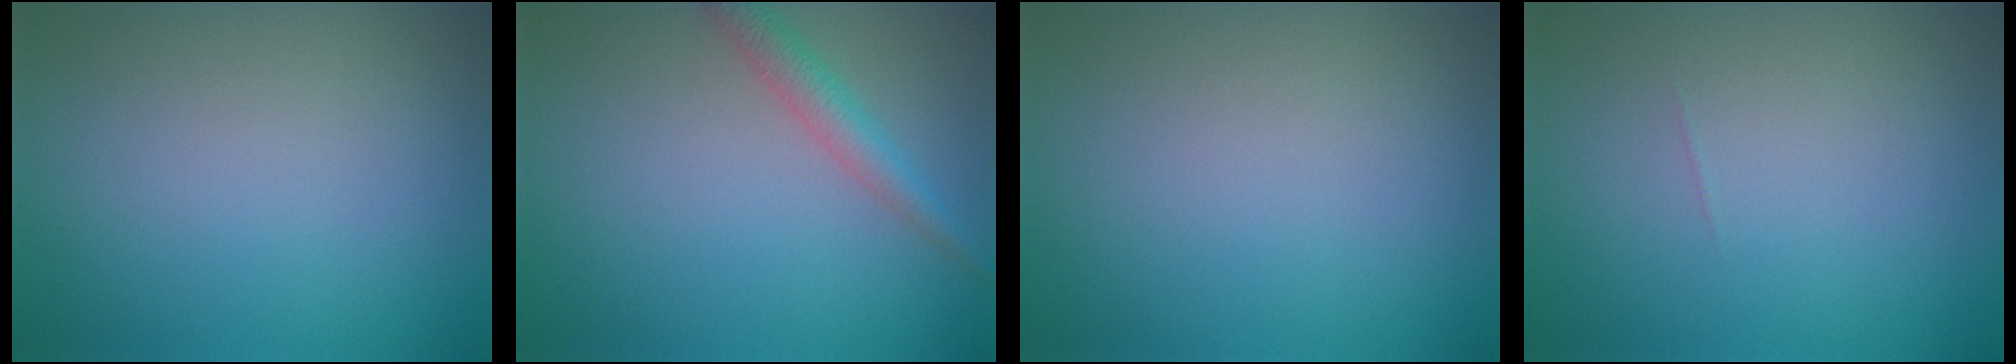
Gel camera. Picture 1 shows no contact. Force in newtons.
{"total": 2.5, "press": 2.5, "slide": 0.1}
{"total": 0.0}
{"total": 0.0}